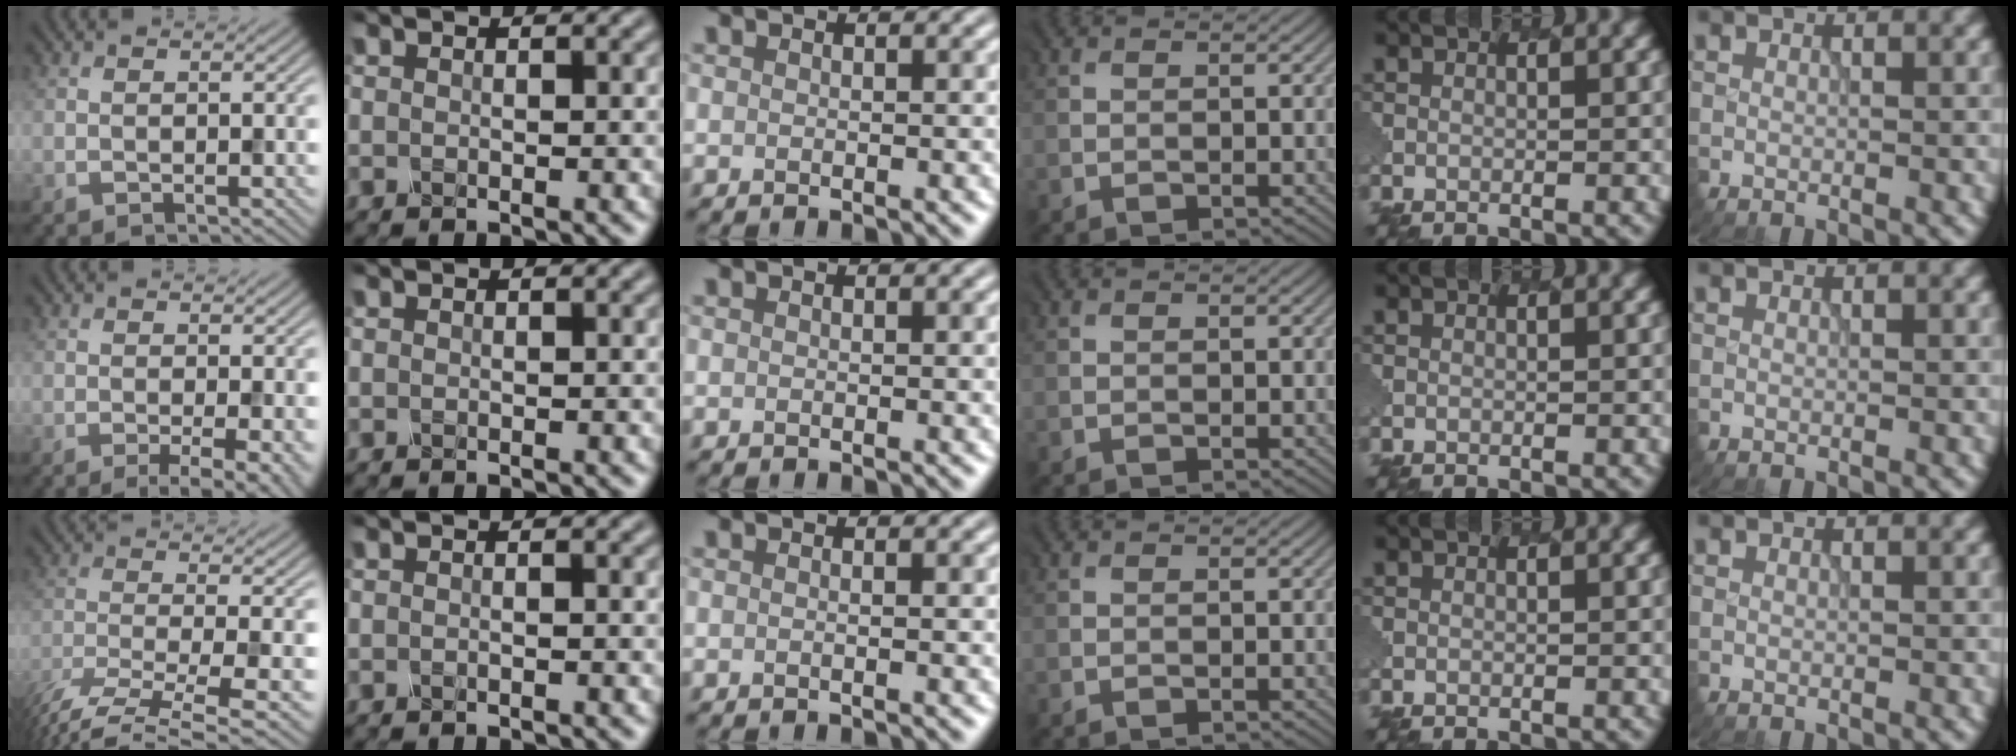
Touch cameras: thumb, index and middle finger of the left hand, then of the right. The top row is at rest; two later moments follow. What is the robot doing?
{"motion": "dispense", "object": "oil cruet"}